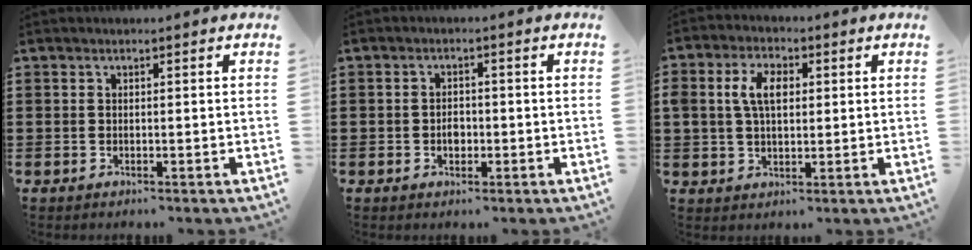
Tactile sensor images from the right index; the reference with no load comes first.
{"total": 2.2, "force": [-0.5, 1.5, 1.6], "torque": [-0.023, -0.001, -0.012]}
{"total": 5.7, "force": [1.2, 3.6, 4.3], "torque": [-0.103, 0.014, 0.014]}